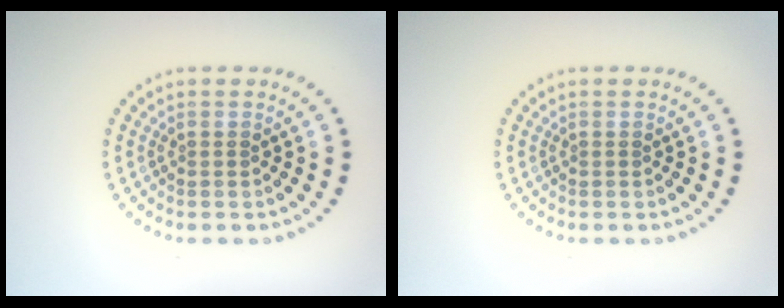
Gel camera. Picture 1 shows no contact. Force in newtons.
{"total": 0.0}